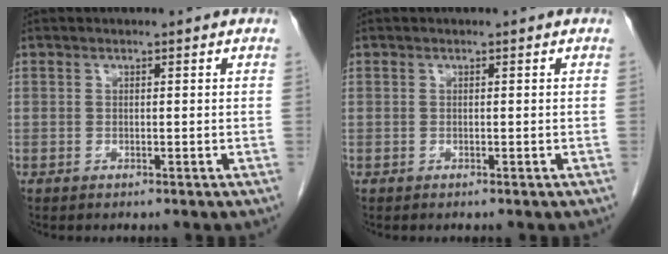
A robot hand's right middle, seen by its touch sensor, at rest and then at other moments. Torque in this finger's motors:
{"motor_torque": [0.07, -0.12, -0.04, 0.00]}